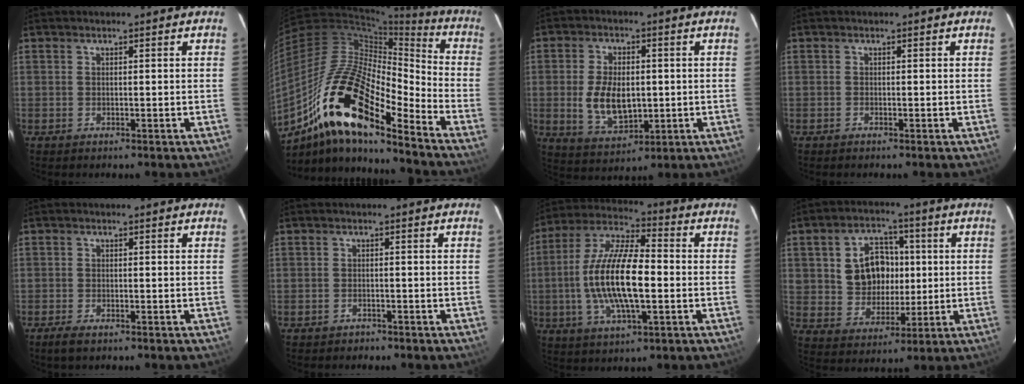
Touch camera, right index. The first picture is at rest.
{"total": 21.8, "force": [-13.7, 6.4, 15.8], "torque": [-0.280, -0.019, -0.270]}
{"total": 10.1, "force": [-0.7, 6.0, 8.1], "torque": [-0.163, -0.005, -0.001]}
{"total": 0.0}
{"total": 2.6, "force": [-2.0, 0.7, 1.5], "torque": [-0.036, -0.005, -0.036]}
{"total": 1.7, "force": [-1.4, 0.9, 0.1], "torque": [-0.004, 0.004, -0.021]}
{"total": 16.8, "force": [-2.0, 5.6, 15.8], "torque": [-0.313, 0.004, -0.042]}
{"total": 11.5, "force": [1.8, 9.4, 6.5], "torque": [-0.139, 0.028, 0.050]}